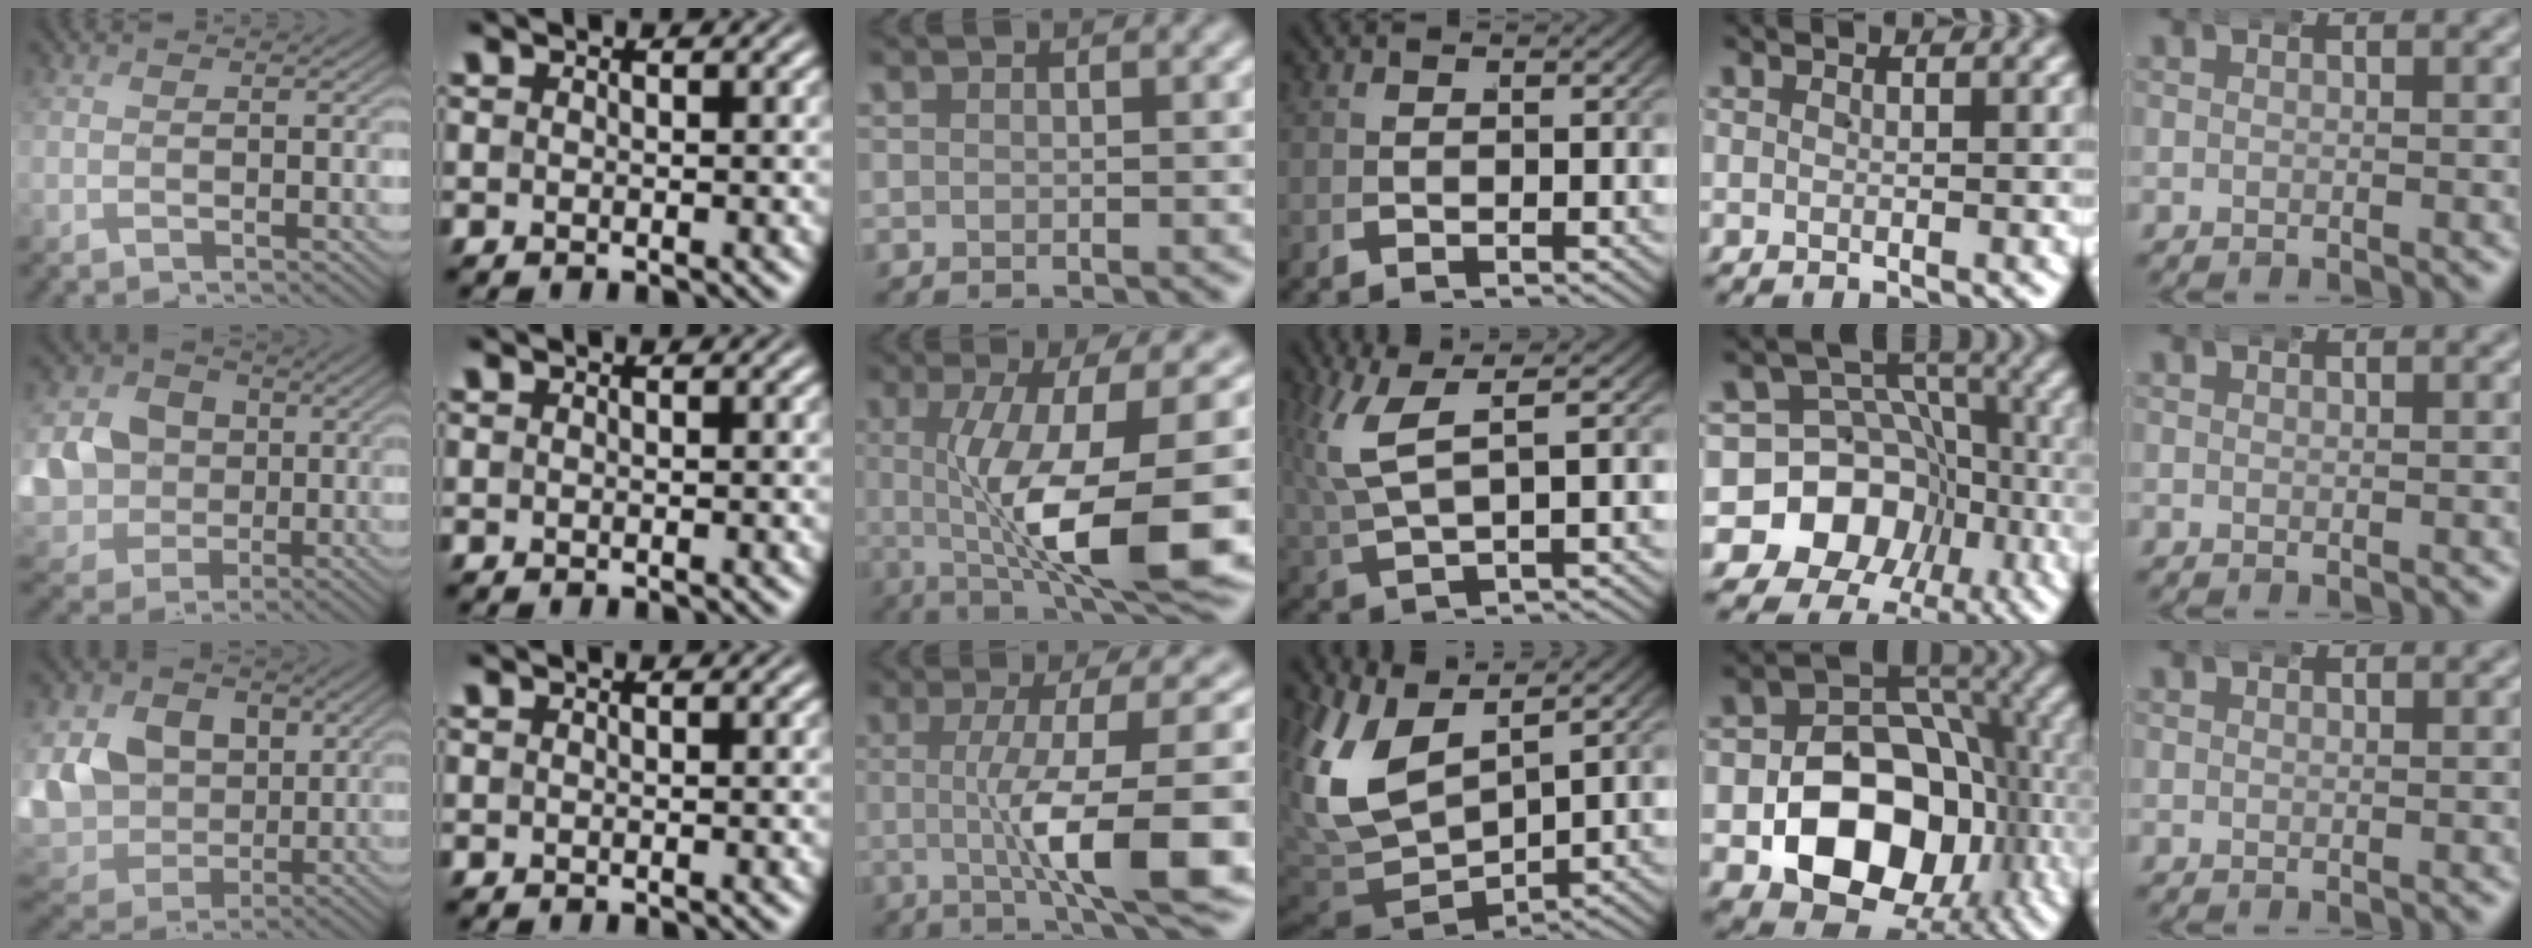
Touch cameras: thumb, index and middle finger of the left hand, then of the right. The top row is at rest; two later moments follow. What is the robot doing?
{"motion": "wrap", "object": "arm wrap"}